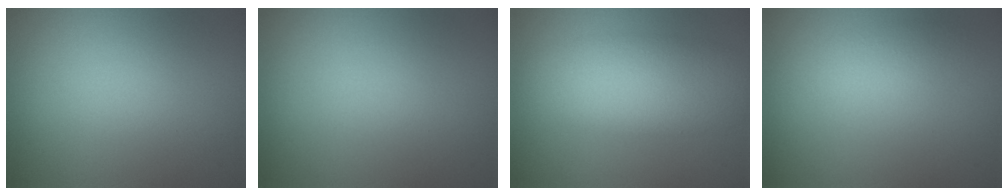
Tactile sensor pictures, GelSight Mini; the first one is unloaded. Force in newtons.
{"total": 0.0}
{"total": 5.6, "press": 5.6, "slide": 0.2}
{"total": 2.0, "press": 2.0, "slide": 0.1}